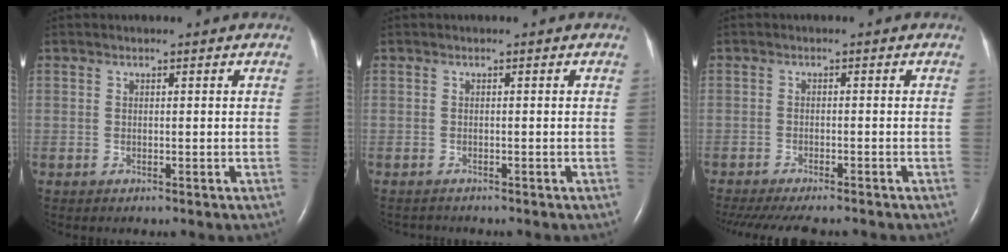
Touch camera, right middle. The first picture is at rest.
{"total": 1.1, "force": [-1.0, 0.3, -0.2], "torque": [-0.004, -0.003, -0.016]}
{"total": 12.7, "force": [-11.0, 2.6, 5.8], "torque": [-0.103, -0.019, -0.151]}